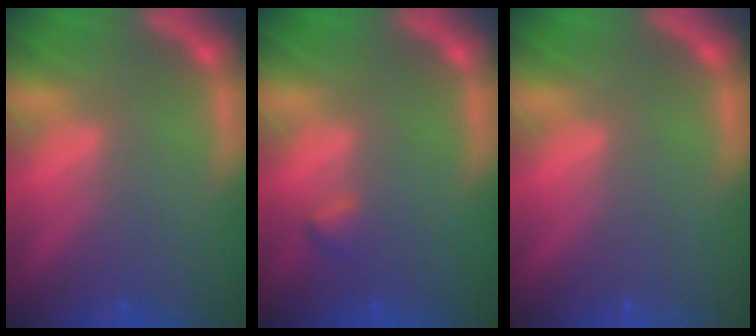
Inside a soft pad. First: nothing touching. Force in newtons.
{"total": 0.9}
{"total": 0.0}